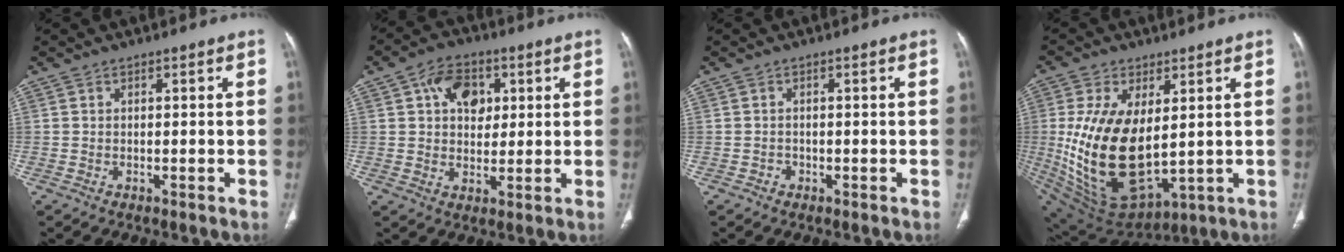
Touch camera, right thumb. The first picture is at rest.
{"total": 8.9, "force": [2.9, 6.2, 5.6], "torque": [-0.051, -0.004, 0.044]}
{"total": 0.8, "force": [-0.4, 0.7, 0.1], "torque": [0.004, 0.004, -0.012]}
{"total": 20.4, "force": [1.5, 11.1, 17.0], "torque": [-0.324, -0.028, 0.054]}